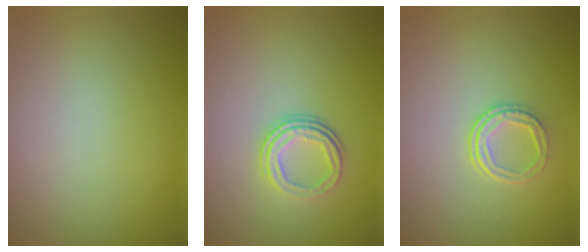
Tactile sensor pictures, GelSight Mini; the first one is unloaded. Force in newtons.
{"total": 3.4, "press": 2.3, "slide": 2.4}
{"total": 2.1, "press": 1.4, "slide": 1.5}